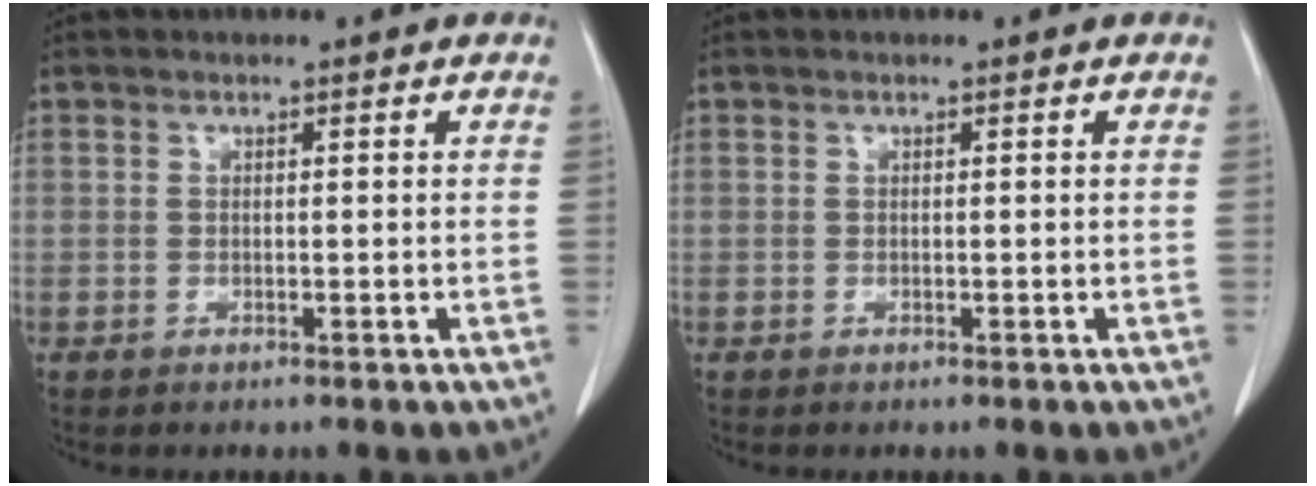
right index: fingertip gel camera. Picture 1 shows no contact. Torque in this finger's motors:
{"motor_torque": [0.00, 0.00, 0.00, 0.00]}